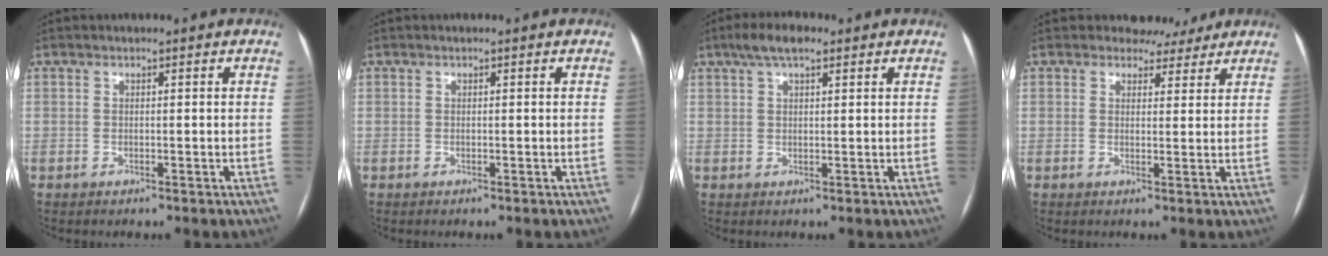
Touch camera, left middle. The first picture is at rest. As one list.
[{"total": 0.0}, {"total": 5.0, "force": [3.2, 1.6, 3.5], "torque": [-0.071, 0.021, 0.056]}, {"total": 3.9, "force": [3.4, 2.0, 0.1], "torque": [0.005, -0.001, 0.035]}]